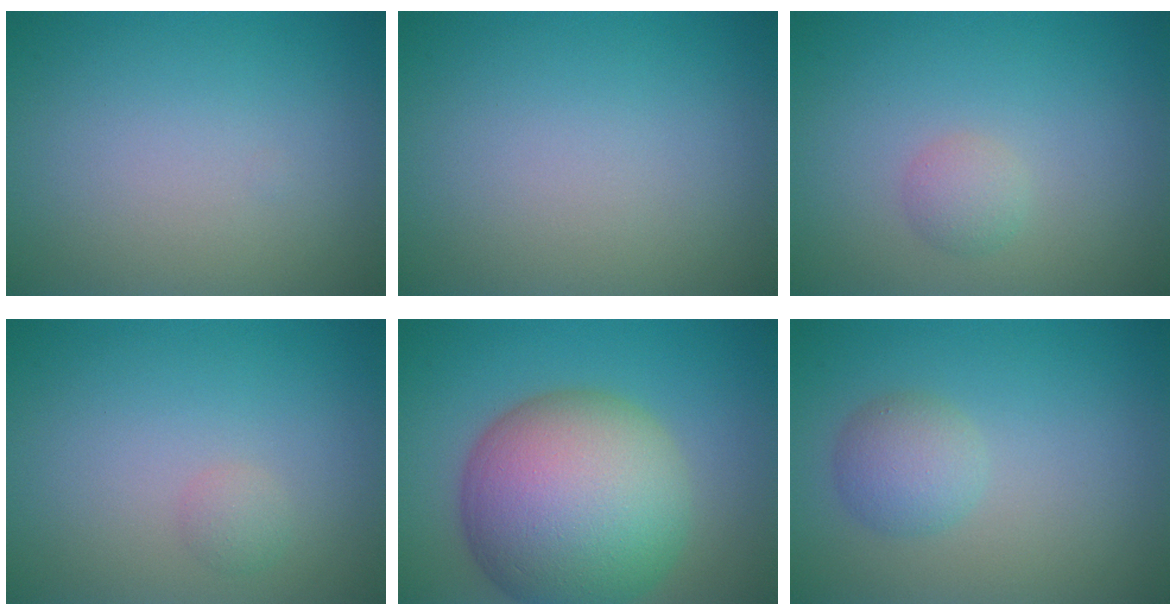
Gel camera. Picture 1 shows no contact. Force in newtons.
{"total": 0.0}
{"total": 1.4, "press": 1.4, "slide": 0.1}
{"total": 1.0, "press": 1.0, "slide": 0.1}
{"total": 14.2, "press": 14.2, "slide": 0.5}
{"total": 2.6, "press": 2.6, "slide": 0.1}